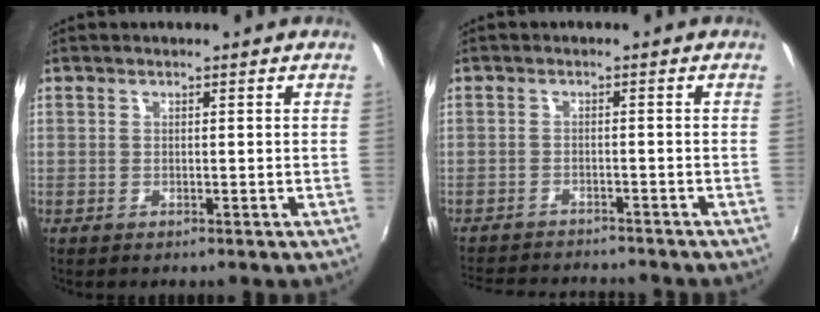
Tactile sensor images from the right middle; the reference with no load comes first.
{"total": 11.0, "force": [-10.0, 2.3, 3.8], "torque": [-0.095, -0.011, -0.151]}